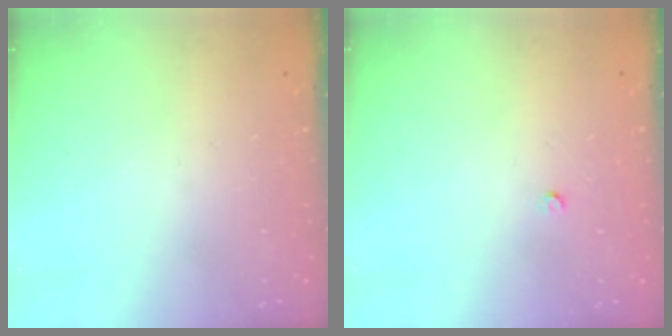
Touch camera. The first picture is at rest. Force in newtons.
{"total": 2.2, "press": 2.2, "slide": 0.3}